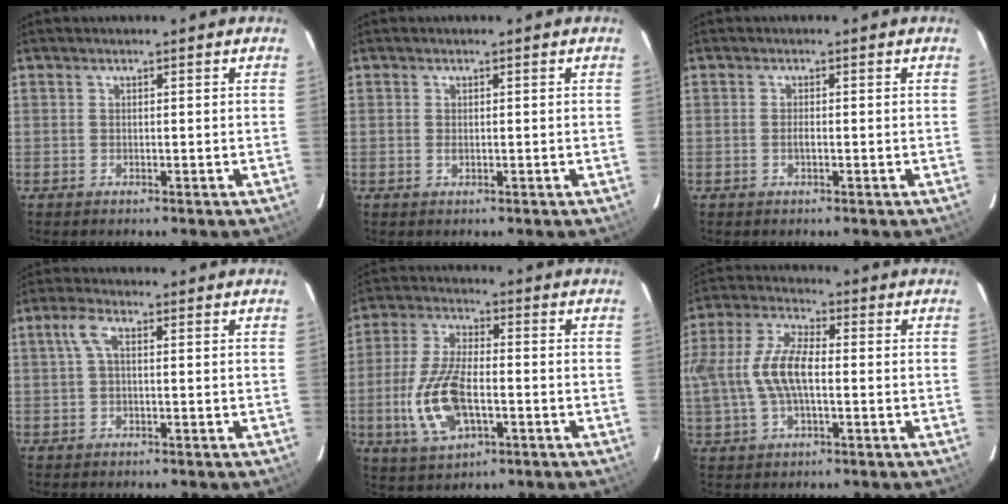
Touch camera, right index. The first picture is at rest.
{"total": 0.8, "force": [0.0, 0.5, 0.6], "torque": [-0.013, 0.000, 0.000]}
{"total": 0.9, "force": [-0.3, 0.3, 0.8], "torque": [-0.016, -0.001, -0.006]}
{"total": 3.2, "force": [0.4, 1.1, 3.0], "torque": [-0.066, 0.010, 0.010]}
{"total": 13.2, "force": [-3.4, 6.0, 11.3], "torque": [-0.245, -0.003, -0.059]}
{"total": 12.4, "force": [-0.8, 5.6, 11.0], "torque": [-0.236, 0.010, -0.014]}